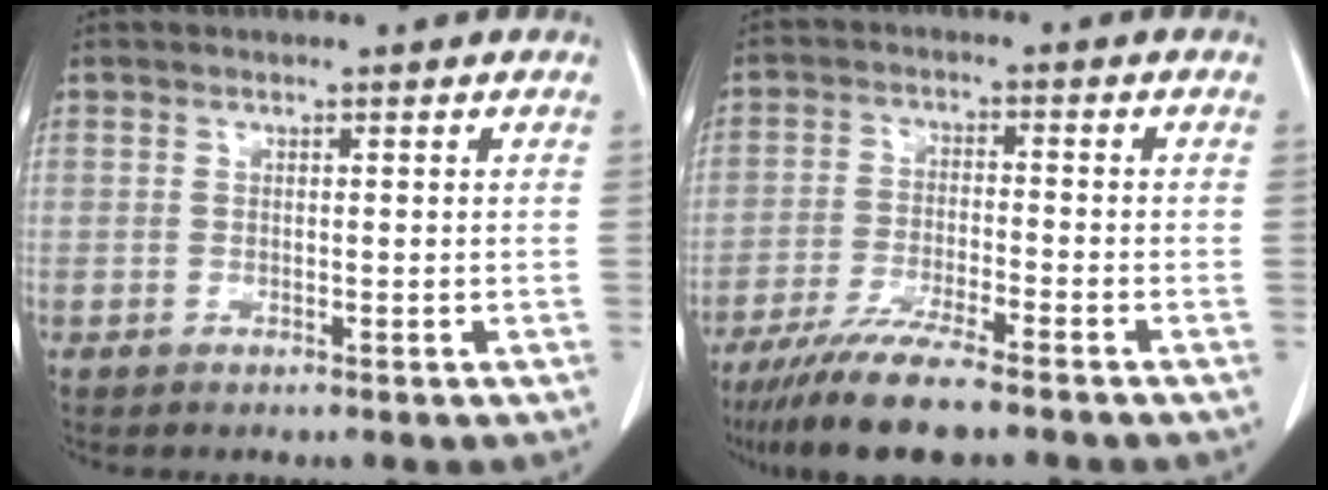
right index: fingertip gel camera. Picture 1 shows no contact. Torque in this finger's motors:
{"motor_torque": [0.51, -0.57, 0.54, 0.18]}